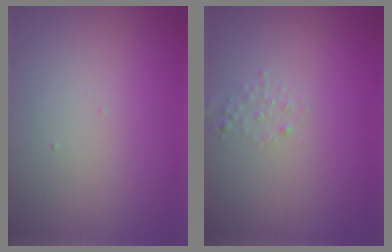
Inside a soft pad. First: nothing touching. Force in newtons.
{"total": 0.8, "press": 0.8, "slide": 0.1}